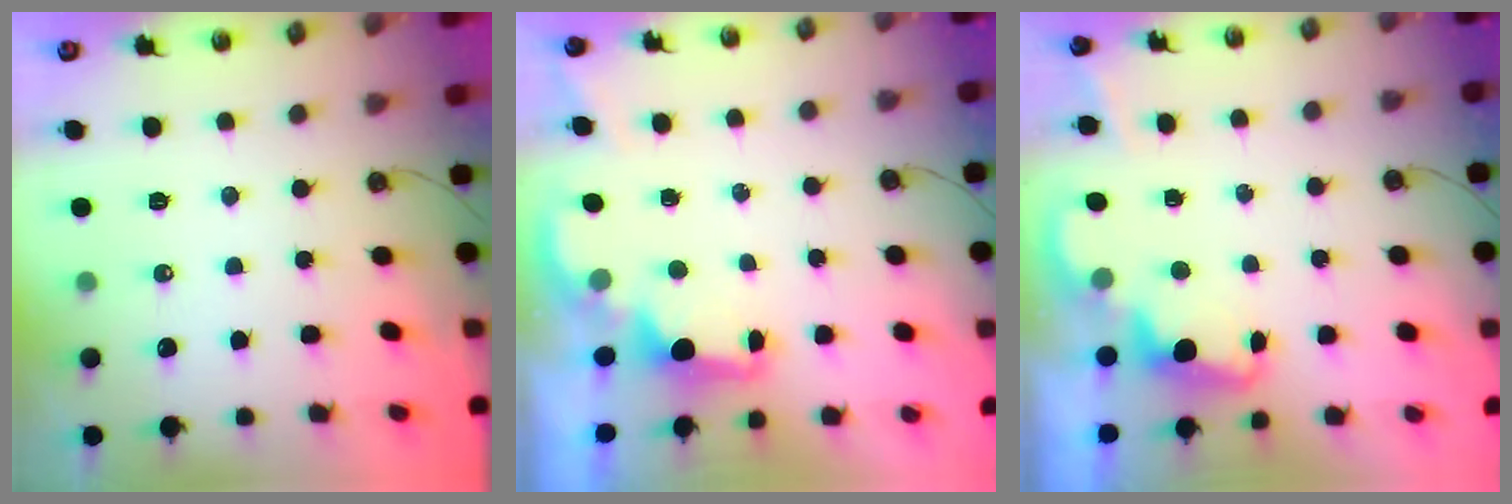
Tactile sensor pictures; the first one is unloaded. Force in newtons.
{"total": 1.9, "press": 1.7, "slide": 0.8}
{"total": 2.4, "press": 2.3, "slide": 0.5}